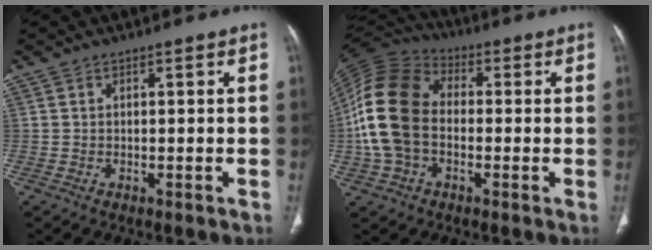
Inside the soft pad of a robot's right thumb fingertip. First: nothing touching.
{"total": 16.7, "force": [-1.3, 11.6, 11.9], "torque": [-0.245, 0.034, -0.031]}